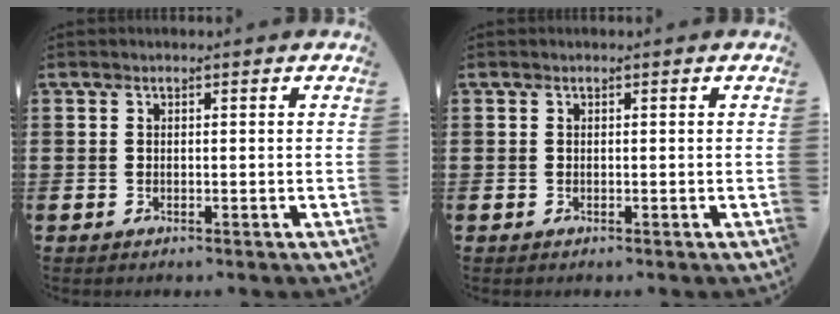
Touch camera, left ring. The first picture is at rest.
{"total": 0.0}